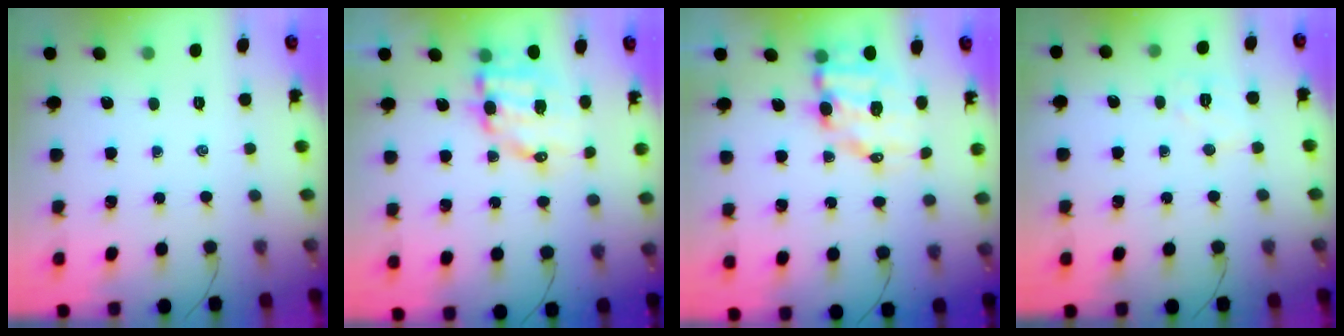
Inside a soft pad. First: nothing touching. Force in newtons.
{"total": 10.1, "press": 9.9, "slide": 2.2}
{"total": 9.3, "press": 9.1, "slide": 2.1}
{"total": 6.6, "press": 6.4, "slide": 1.2}